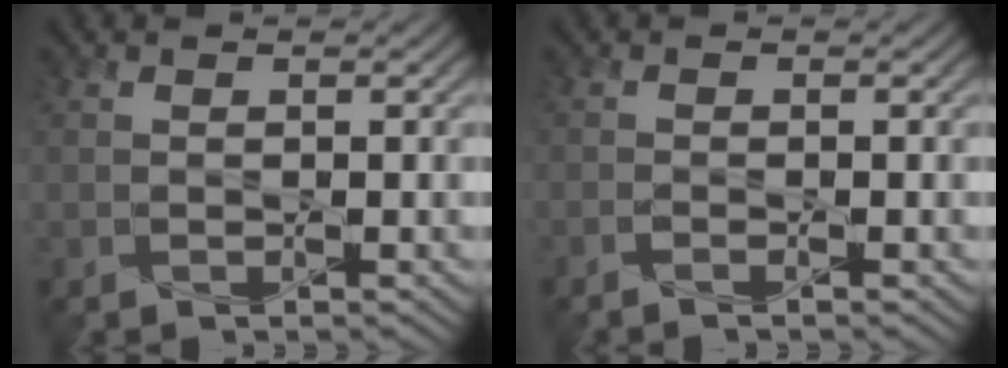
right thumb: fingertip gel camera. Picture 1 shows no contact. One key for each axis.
{"total": 0.9, "fx": -0.7, "fy": 0.0, "fz": 0.6, "tx": -0.013, "ty": 0.001, "tz": -0.018}